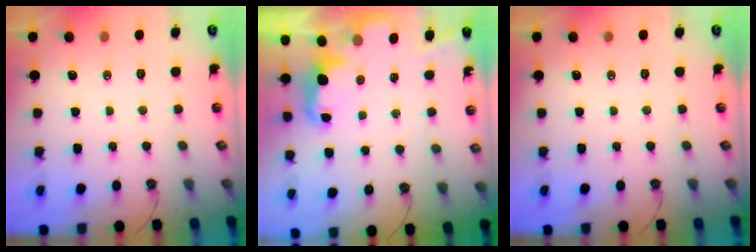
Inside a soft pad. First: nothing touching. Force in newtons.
{"total": 2.5, "press": 2.4, "slide": 0.5}
{"total": 0.0}